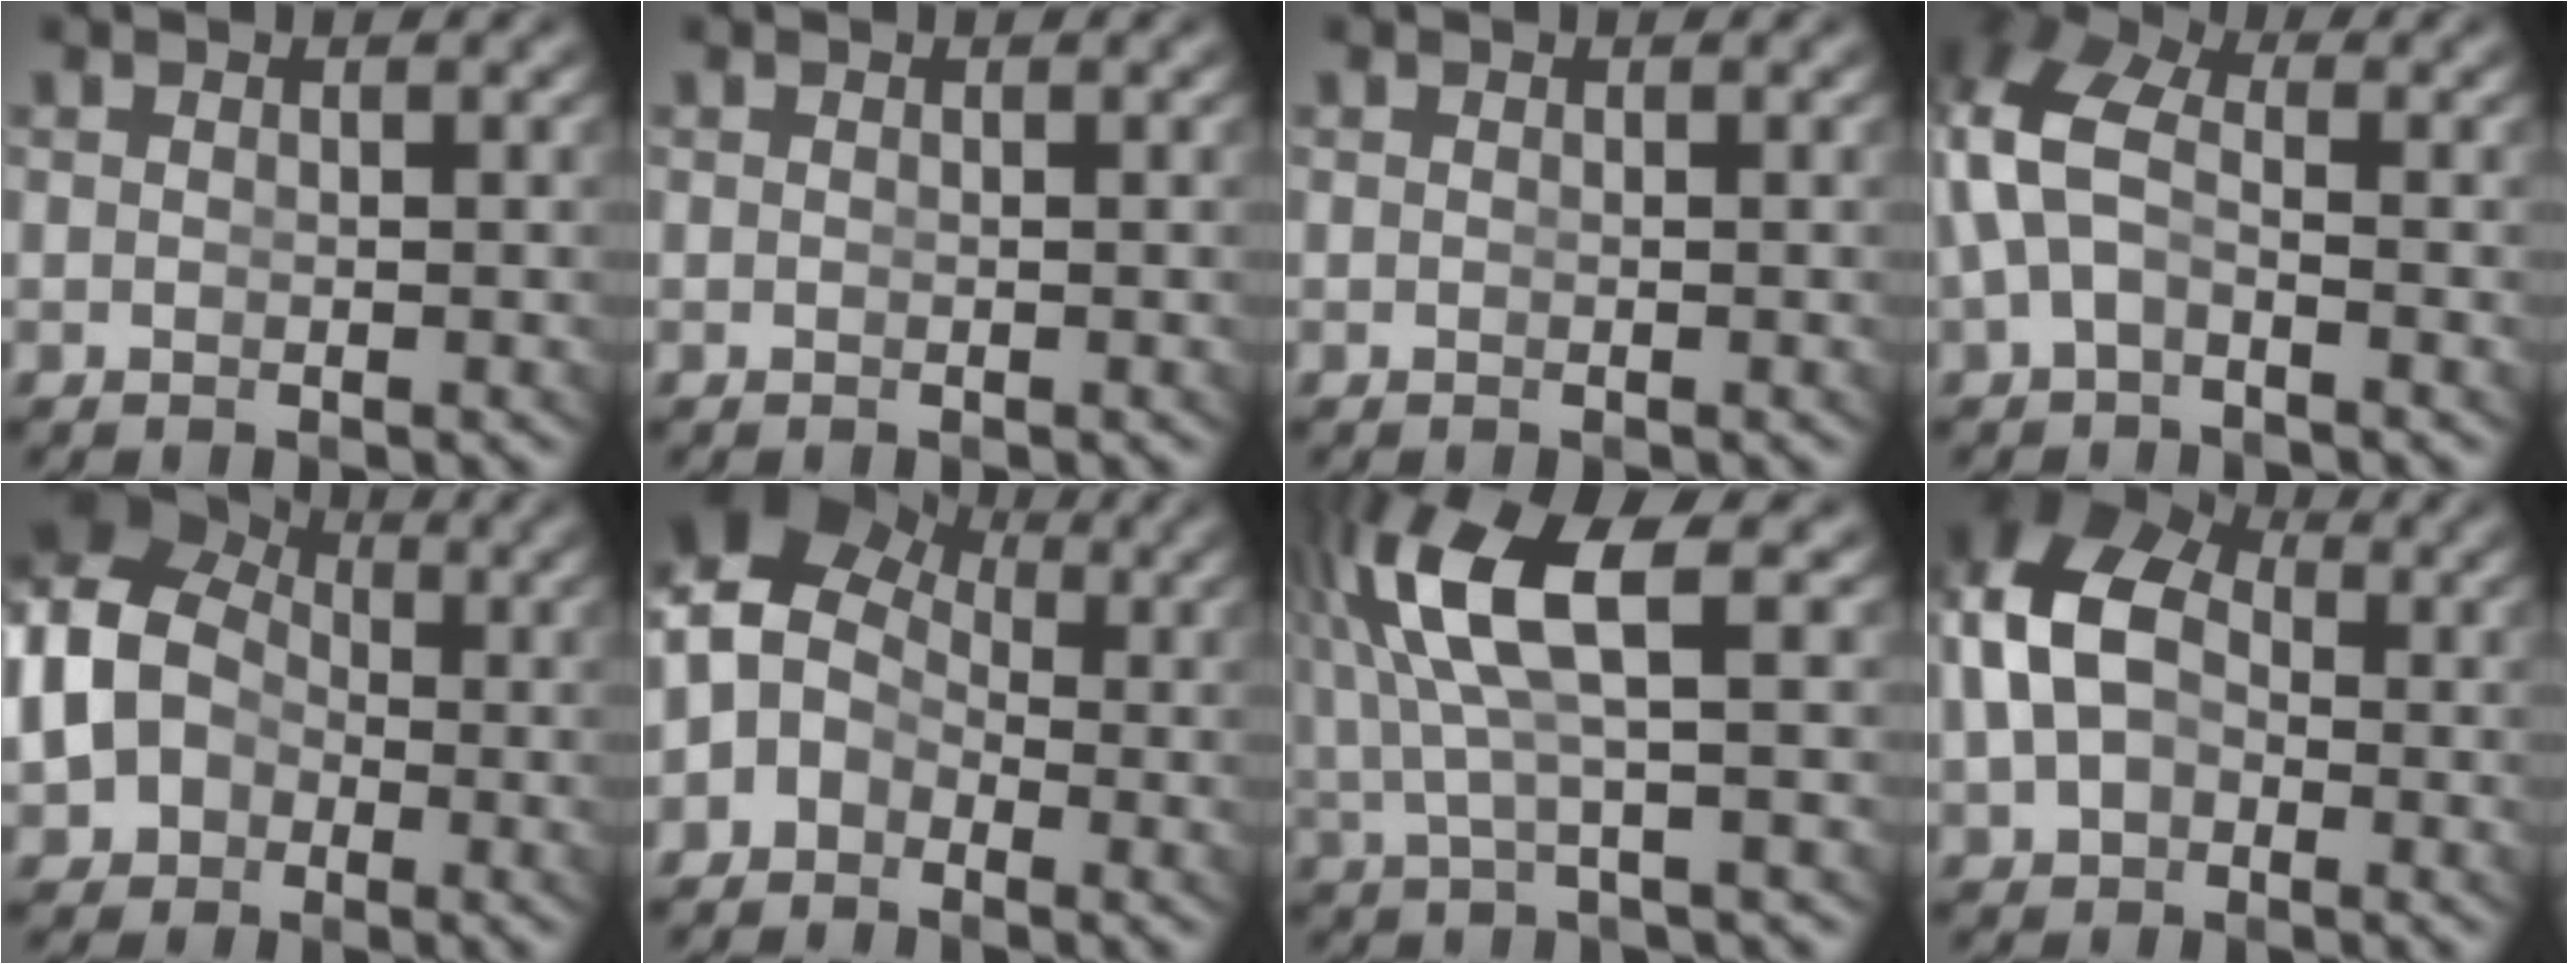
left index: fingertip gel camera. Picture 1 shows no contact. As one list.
[{"total": 1.2, "force": [-0.3, -1.0, -0.4], "torque": [0.011, -0.014, 0.008]}, {"total": 0.0}, {"total": 5.3, "force": [0.5, 3.9, 3.5], "torque": [-0.100, -0.008, 0.007]}, {"total": 10.5, "force": [0.4, 9.4, 4.6], "torque": [-0.139, -0.026, 0.011]}, {"total": 8.9, "force": [1.8, 7.5, 4.5], "torque": [-0.100, -0.009, 0.021]}, {"total": 7.4, "force": [2.1, 2.4, 6.7], "torque": [-0.146, -0.003, 0.042]}, {"total": 10.6, "force": [1.9, 8.4, 6.2], "torque": [-0.143, -0.006, 0.027]}]